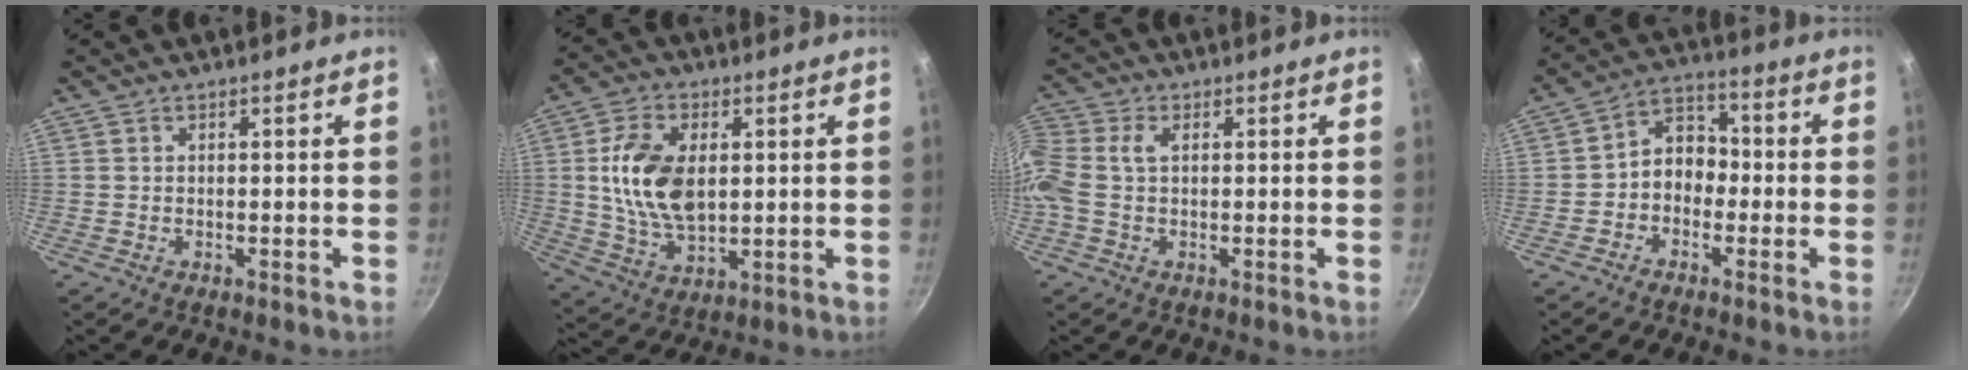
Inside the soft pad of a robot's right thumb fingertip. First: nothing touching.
{"total": 13.6, "force": [1.8, 8.3, 10.7], "torque": [-0.185, -0.007, 0.037]}
{"total": 7.7, "force": [0.6, 5.2, 5.8], "torque": [-0.132, 0.019, -0.005]}
{"total": 7.1, "force": [-1.7, 5.5, 4.1], "torque": [-0.027, 0.036, -0.045]}